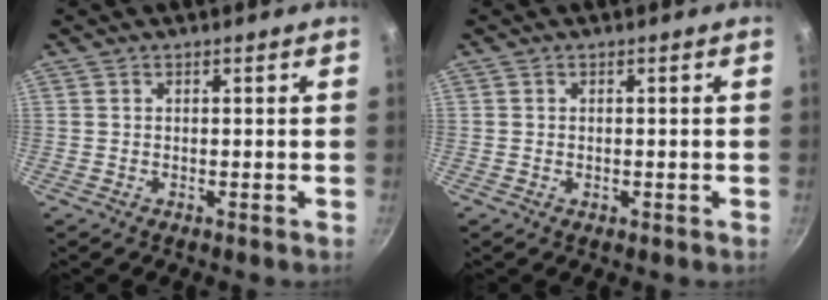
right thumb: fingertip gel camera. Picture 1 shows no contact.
{"total": 0.8, "force": [-0.2, 0.5, 0.5], "torque": [-0.007, 0.001, -0.004]}